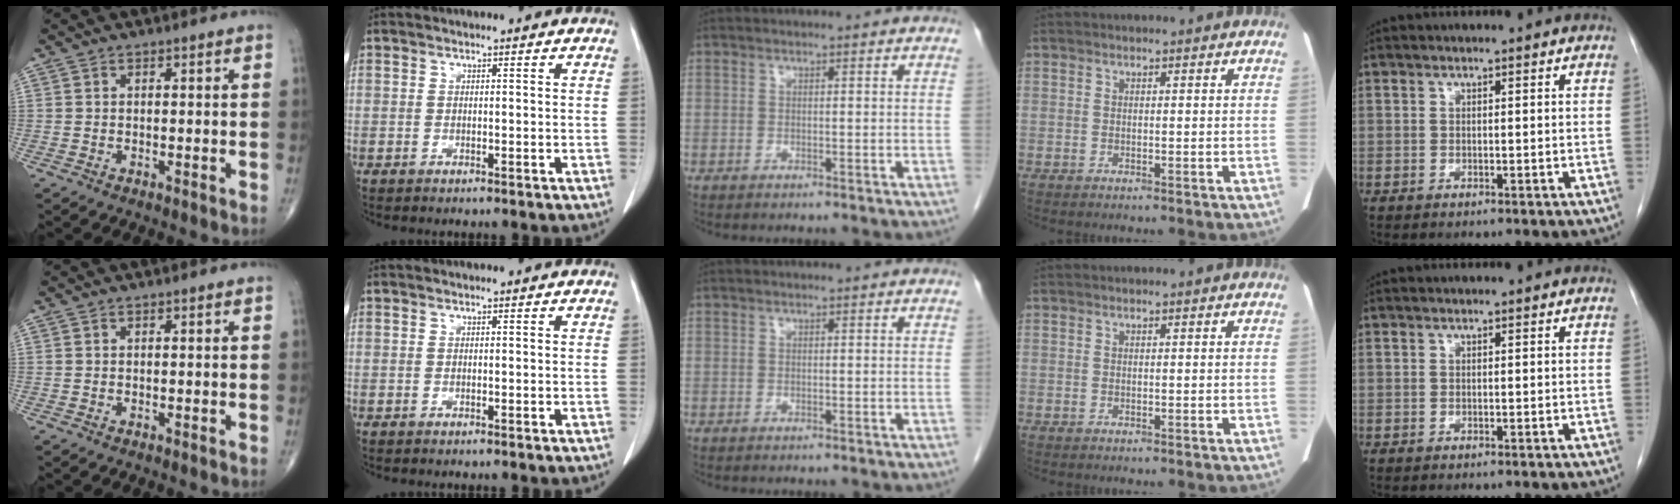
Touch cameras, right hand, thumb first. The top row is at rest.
{}